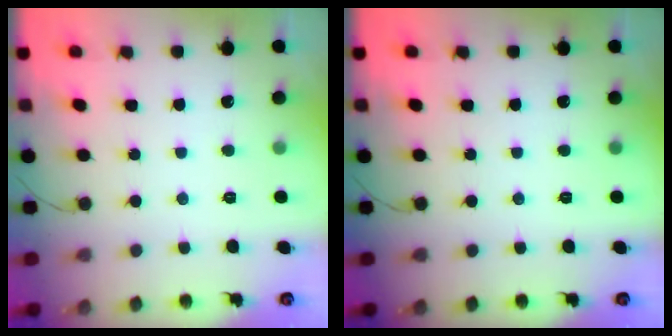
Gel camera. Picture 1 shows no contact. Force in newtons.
{"total": 0.0}